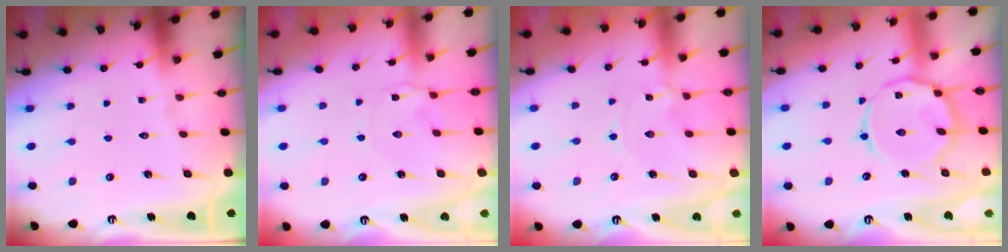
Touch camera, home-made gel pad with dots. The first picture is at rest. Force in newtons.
{"total": 0.0}
{"total": 0.7, "press": 0.7, "slide": 0.0}
{"total": 13.3, "press": 13.3, "slide": 1.2}